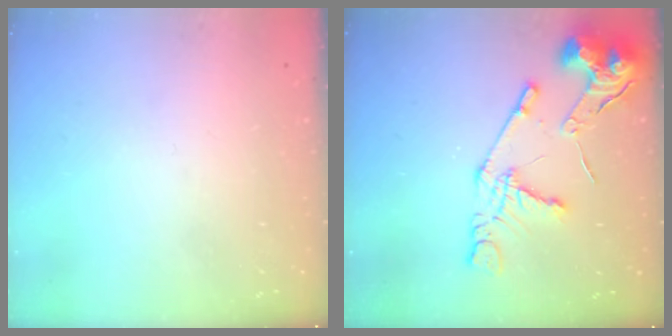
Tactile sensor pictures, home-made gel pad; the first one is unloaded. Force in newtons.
{"total": 17.4, "press": 17.3, "slide": 1.8}